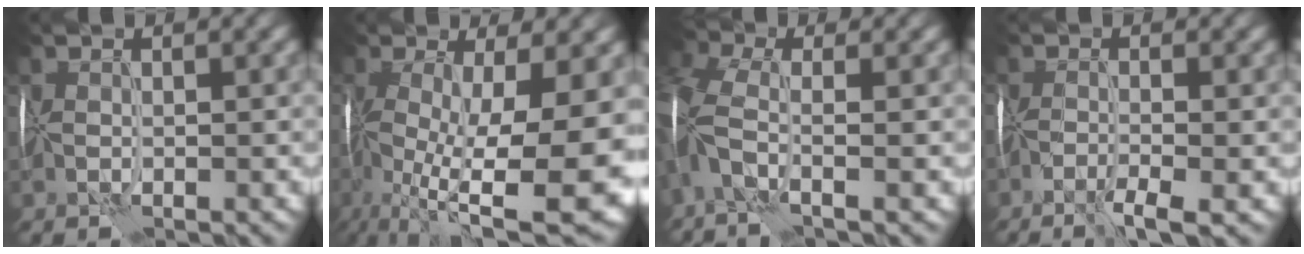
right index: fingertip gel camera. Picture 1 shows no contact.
{"total": 14.7, "force": [-3.4, 5.5, 13.2], "torque": [-0.240, -0.022, -0.048]}
{"total": 6.3, "force": [-1.6, 3.1, 5.3], "torque": [-0.153, 0.009, -0.047]}
{"total": 3.6, "force": [-2.4, 0.5, 2.6], "torque": [-0.059, -0.003, -0.053]}